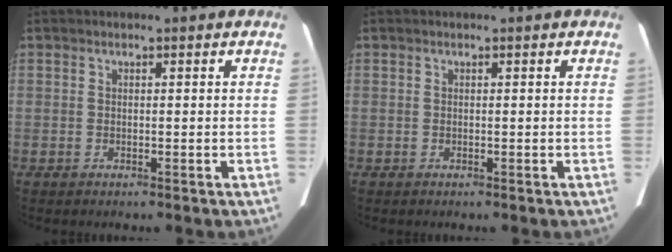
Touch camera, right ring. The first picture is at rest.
{"total": 0.0}